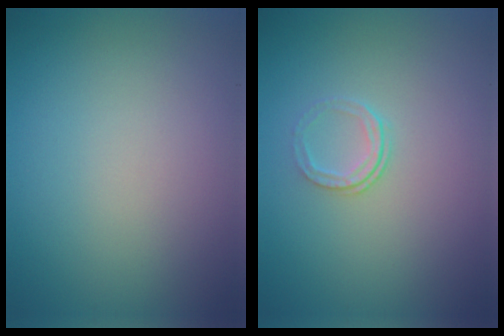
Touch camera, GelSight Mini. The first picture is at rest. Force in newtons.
{"total": 1.3, "press": 0.9, "slide": 0.9}